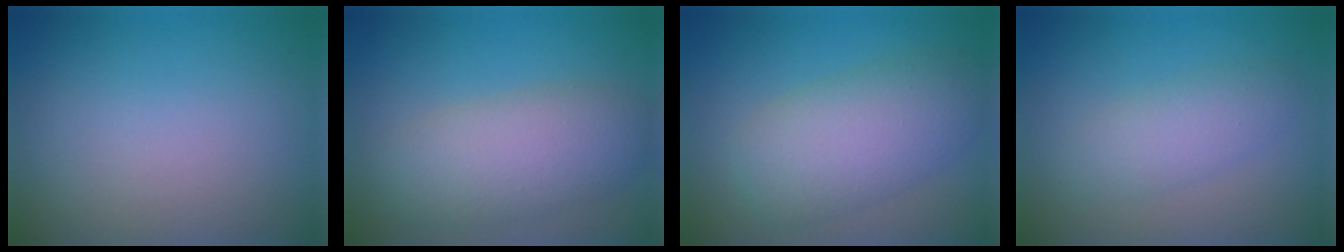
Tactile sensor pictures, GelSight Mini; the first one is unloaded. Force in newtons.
{"total": 5.6, "press": 5.6, "slide": 0.4}
{"total": 6.4, "press": 6.4, "slide": 0.2}
{"total": 2.6, "press": 2.6, "slide": 0.0}